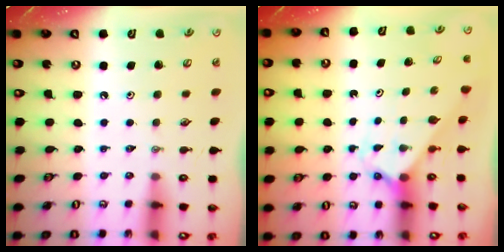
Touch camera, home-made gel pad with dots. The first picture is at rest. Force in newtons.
{"total": 2.1, "press": 2.1, "slide": 0.1}